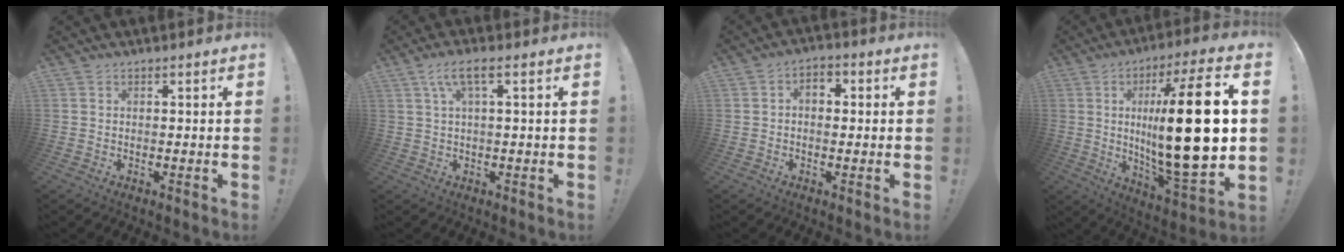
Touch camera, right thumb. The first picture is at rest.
{"total": 5.6, "force": [1.8, 1.1, 5.2], "torque": [-0.097, 0.001, 0.029]}
{"total": 3.4, "force": [-0.1, 2.5, 2.3], "torque": [-0.025, 0.000, -0.006]}
{"total": 27.5, "force": [2.3, 7.2, 26.4], "torque": [-0.440, -0.023, 0.027]}